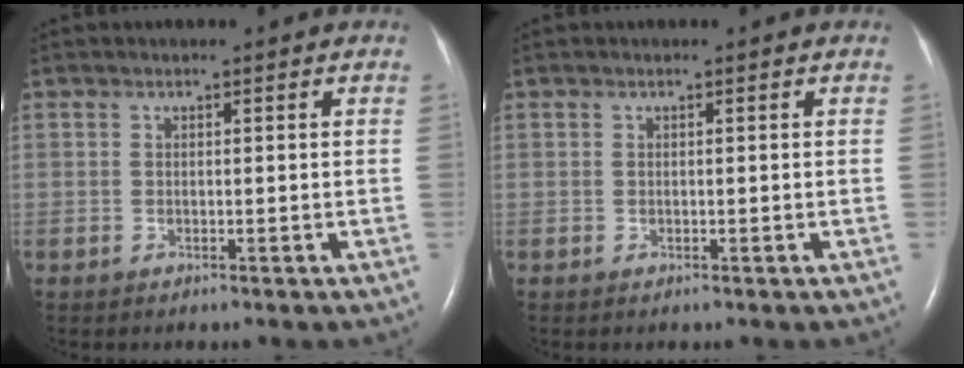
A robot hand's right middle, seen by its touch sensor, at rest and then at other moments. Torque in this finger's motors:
{"motor_torque": [0.23, -0.45, 0.00, 0.00]}